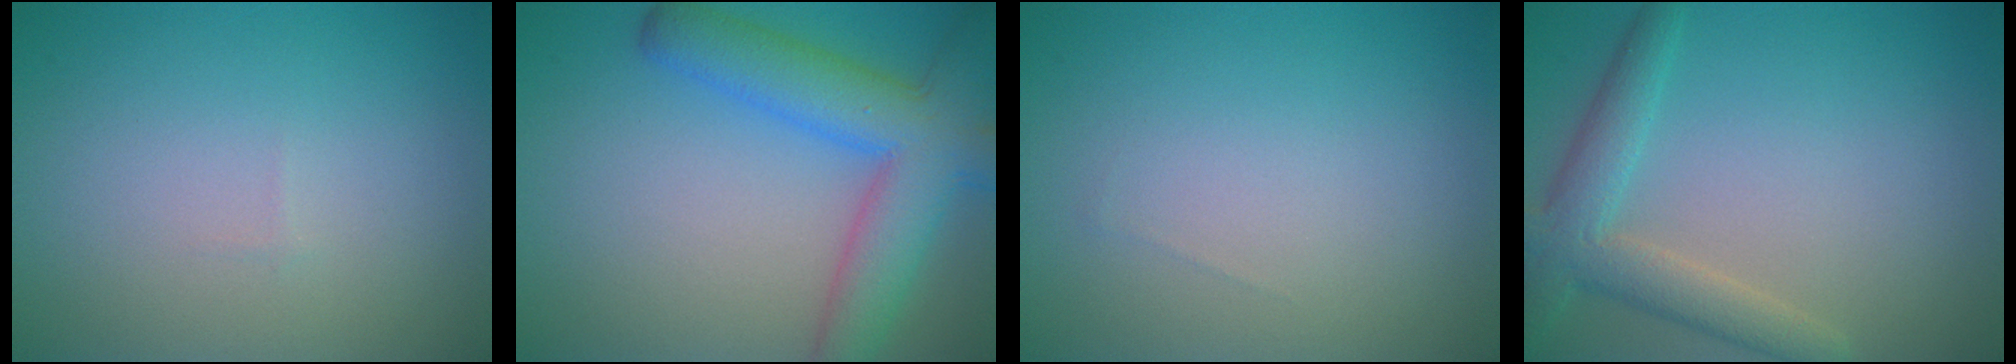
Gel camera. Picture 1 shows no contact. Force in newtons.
{"total": 7.7, "press": 7.7, "slide": 0.3}
{"total": 0.0}
{"total": 4.0, "press": 4.0, "slide": 0.3}